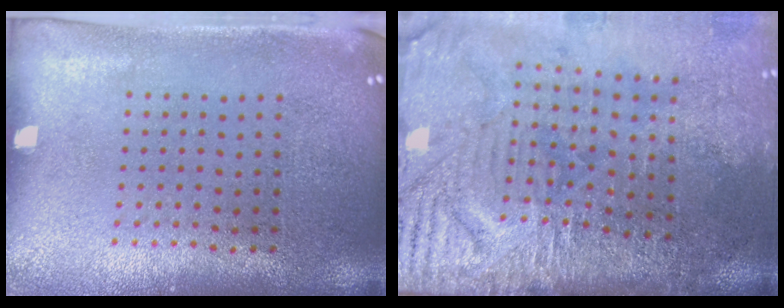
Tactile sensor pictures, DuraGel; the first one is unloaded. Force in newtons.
{"total": 4.8, "press": 3.9, "slide": 2.7}